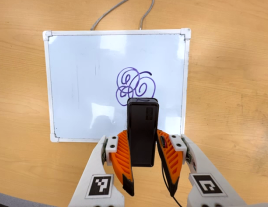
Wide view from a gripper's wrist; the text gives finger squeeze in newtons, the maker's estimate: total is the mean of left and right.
{"total": 4.4, "left": 2.7, "right": 6.1}